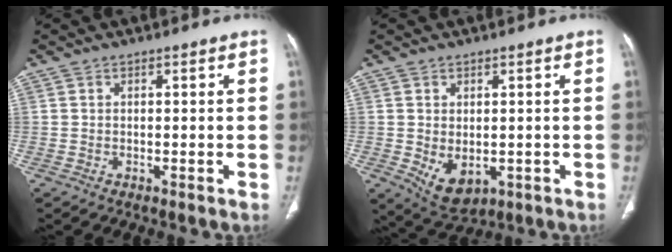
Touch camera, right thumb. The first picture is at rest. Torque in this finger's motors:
{"motor_torque": [-0.34, 0.58, 0.24, 0.79, -0.02]}